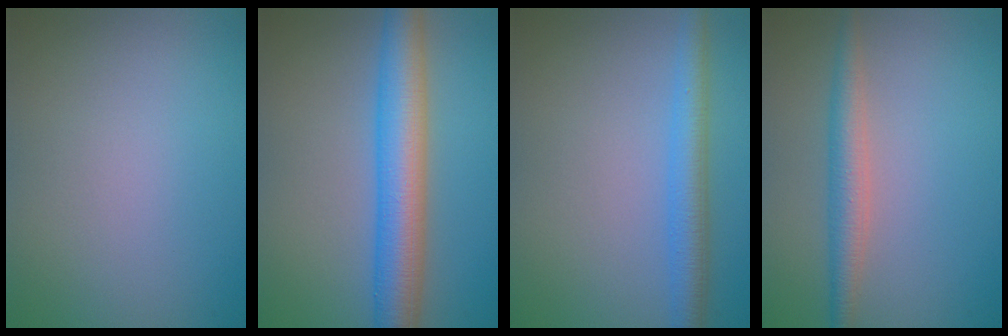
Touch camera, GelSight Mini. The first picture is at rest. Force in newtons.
{"total": 7.0, "press": 7.0, "slide": 0.2}
{"total": 3.6, "press": 3.5, "slide": 0.2}
{"total": 2.7, "press": 2.7, "slide": 0.0}